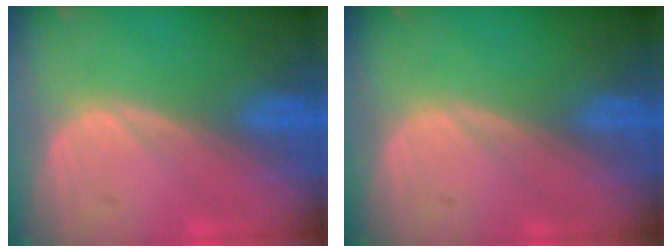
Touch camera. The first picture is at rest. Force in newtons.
{"total": 0.0}